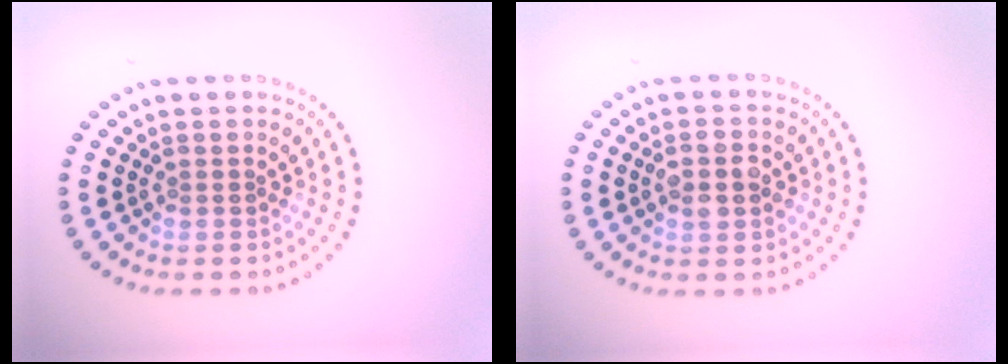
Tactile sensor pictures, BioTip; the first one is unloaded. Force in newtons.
{"total": 2.8, "press": 2.8, "slide": 0.1}